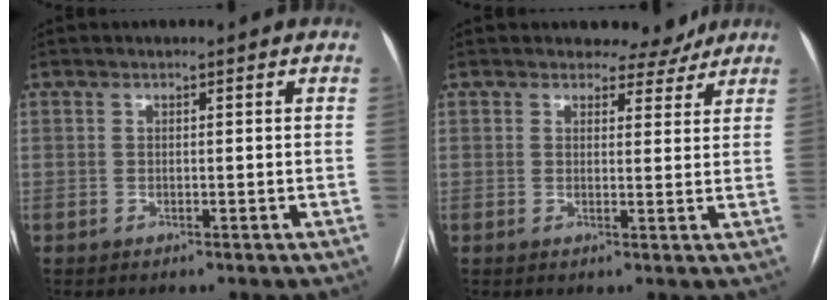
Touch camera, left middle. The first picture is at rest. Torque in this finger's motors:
{"motor_torque": [0.00, 0.00, -0.01, 0.00]}